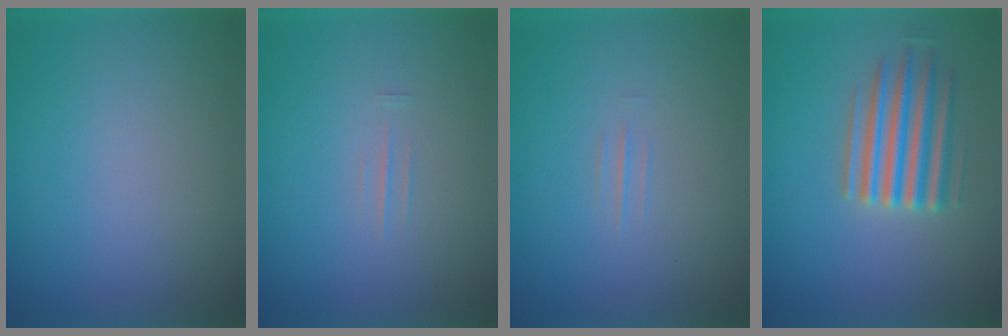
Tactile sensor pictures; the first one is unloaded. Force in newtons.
{"total": 1.3}
{"total": 1.3}
{"total": 5.5}